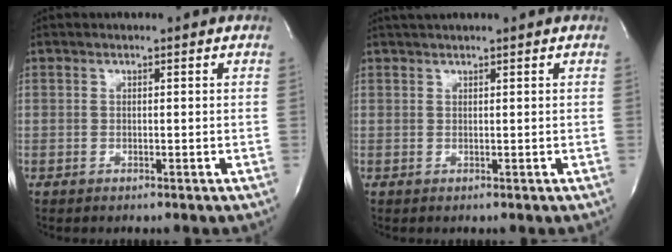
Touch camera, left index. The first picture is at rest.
{"total": 2.1, "force": [1.8, -0.4, 1.0], "torque": [-0.012, 0.021, 0.038]}